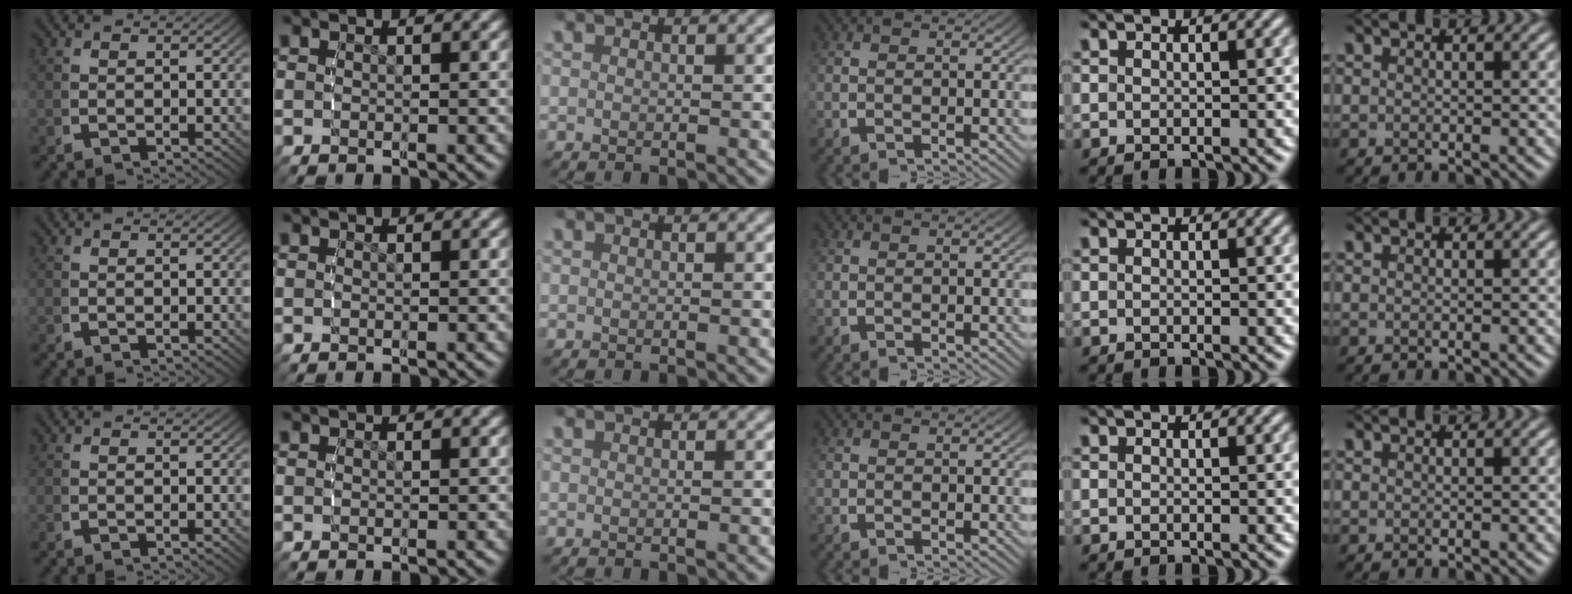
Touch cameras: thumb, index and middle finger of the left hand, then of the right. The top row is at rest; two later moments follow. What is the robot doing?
{"motion": "reach", "object": "paper"}